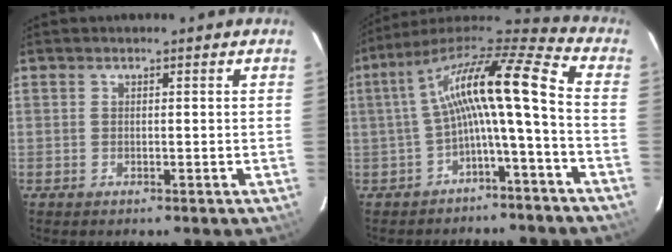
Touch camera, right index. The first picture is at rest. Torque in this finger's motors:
{"motor_torque": [0.96, -0.54, 1.02, 0.21]}